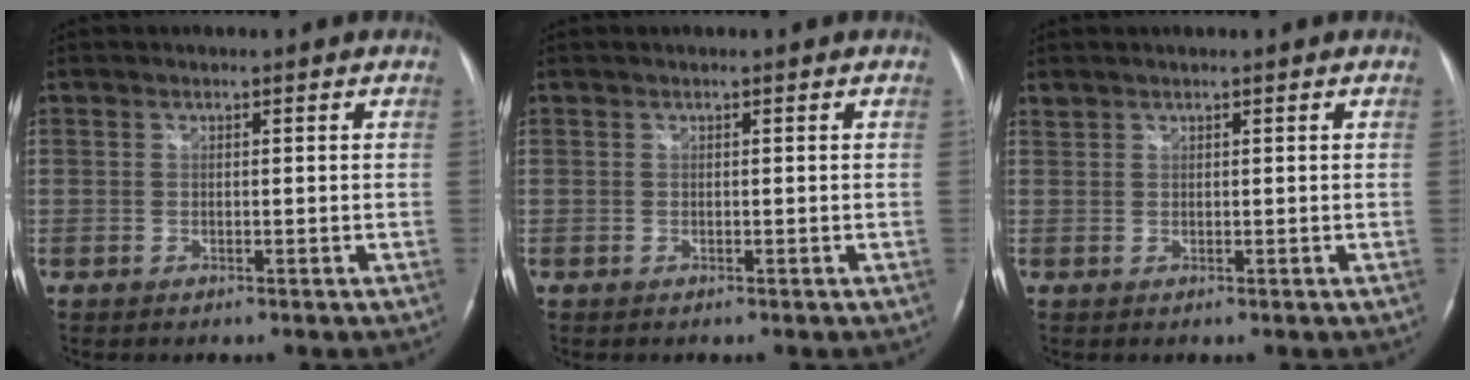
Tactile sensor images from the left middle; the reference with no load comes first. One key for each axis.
{"total": 0.0}
{"total": 0.8, "fx": 0.7, "fy": 0.3, "fz": 0.0, "tx": -0.001, "ty": 0.008, "tz": 0.015}